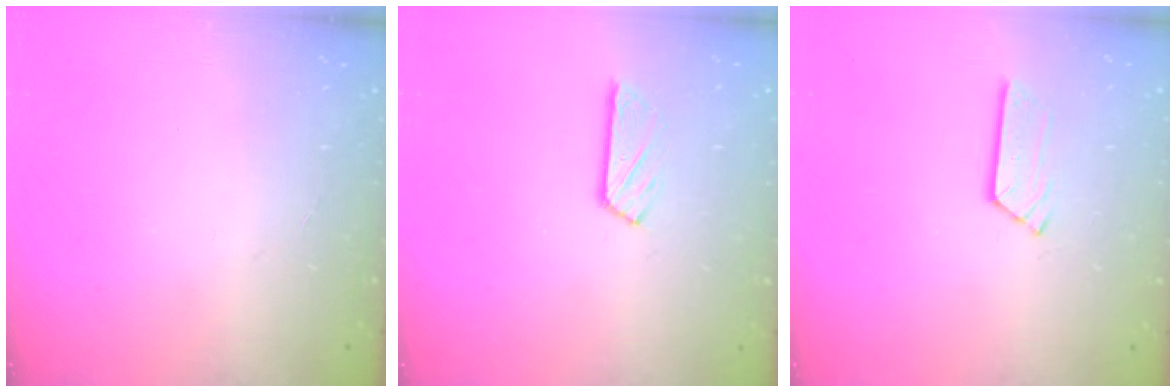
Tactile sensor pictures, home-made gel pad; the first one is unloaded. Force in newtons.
{"total": 4.7, "press": 4.6, "slide": 0.3}
{"total": 3.8, "press": 3.8, "slide": 0.2}